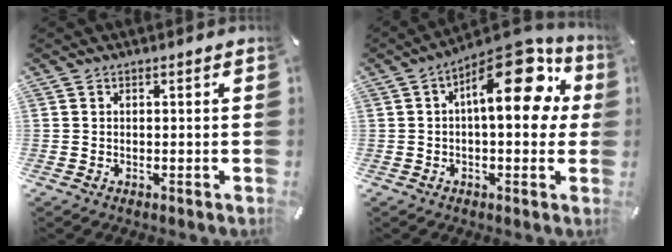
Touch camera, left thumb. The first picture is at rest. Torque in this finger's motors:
{"motor_torque": [0.82, 0.88, 2.19, -0.58, 0.37]}